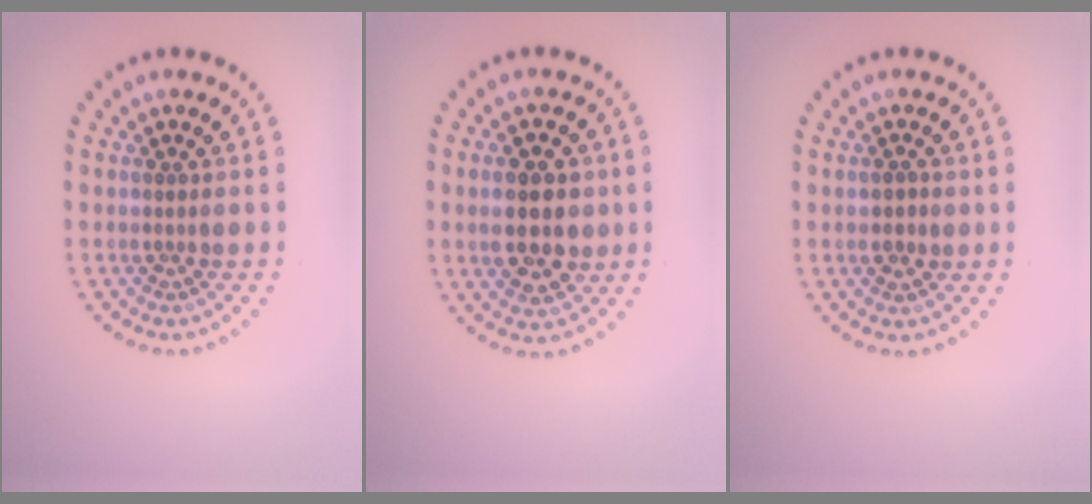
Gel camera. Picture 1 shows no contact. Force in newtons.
{"total": 5.6, "press": 5.5, "slide": 0.5}
{"total": 1.2, "press": 1.2, "slide": 0.1}